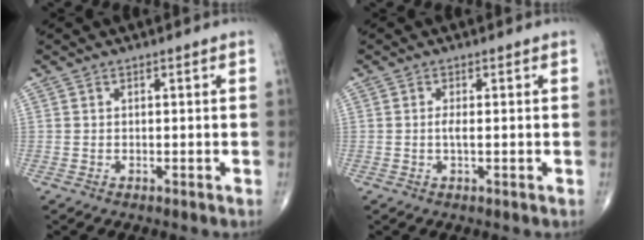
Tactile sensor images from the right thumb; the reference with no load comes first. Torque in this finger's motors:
{"motor_torque": [-0.07, -0.16, -0.28, -0.28, 0.00]}